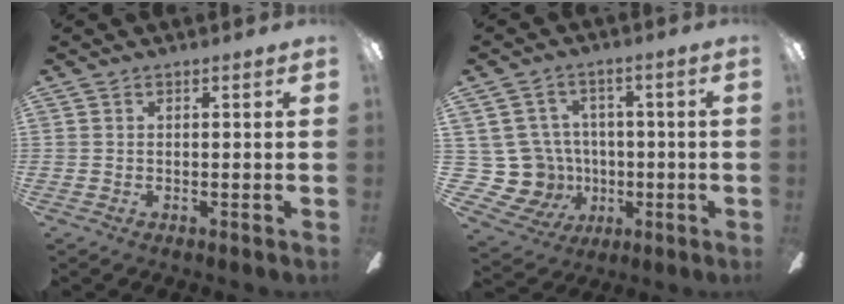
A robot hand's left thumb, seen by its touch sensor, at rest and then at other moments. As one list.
[{"total": 13.5, "force": [-1.1, 12.5, 4.8], "torque": [-0.138, 0.000, -0.004]}]